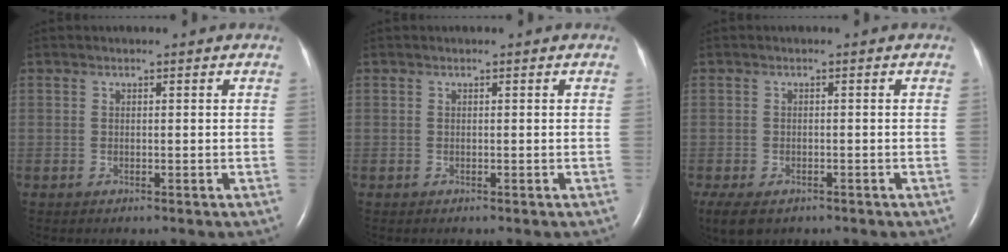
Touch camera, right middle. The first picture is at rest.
{"total": 0.0}
{"total": 7.7, "force": [-4.8, 4.5, 4.0], "torque": [-0.094, -0.012, -0.070]}